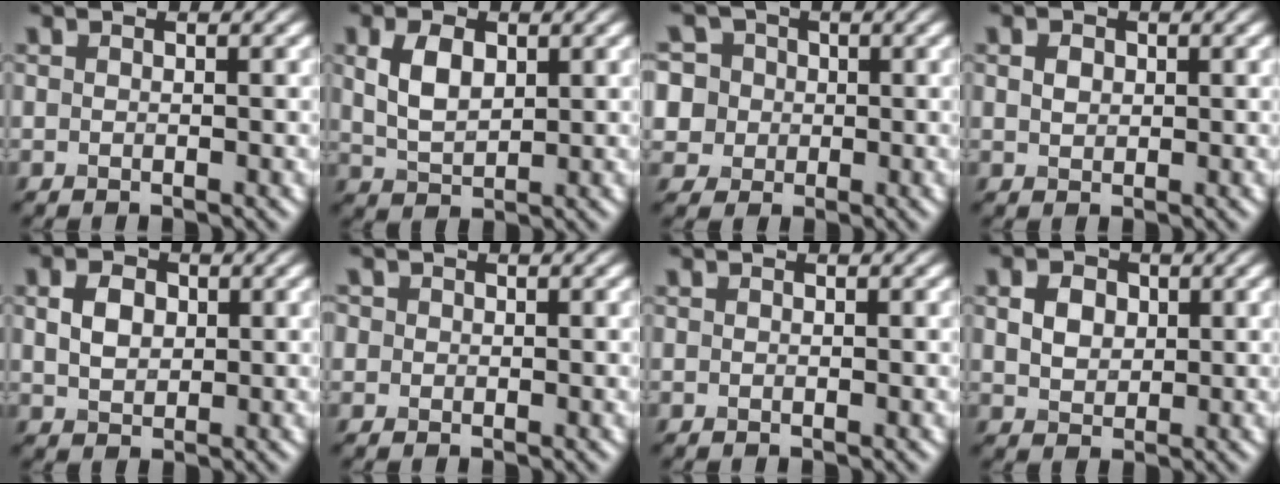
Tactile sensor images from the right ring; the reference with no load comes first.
{"total": 3.9, "force": [1.2, 2.4, 2.8], "torque": [-0.067, 0.003, 0.026]}
{"total": 7.5, "force": [1.9, 6.8, 2.6], "torque": [-0.056, 0.037, 0.007]}
{"total": 1.4, "force": [0.4, 1.1, 0.8], "torque": [-0.014, 0.002, 0.007]}
{"total": 3.0, "force": [0.7, 2.2, 1.9], "torque": [-0.041, 0.003, 0.013]}
{"total": 1.2, "force": [0.3, 1.1, 0.3], "torque": [-0.001, 0.001, -0.004]}
{"total": 0.0}
{"total": 2.8, "force": [0.8, 2.1, 1.6], "torque": [-0.034, 0.000, 0.012]}